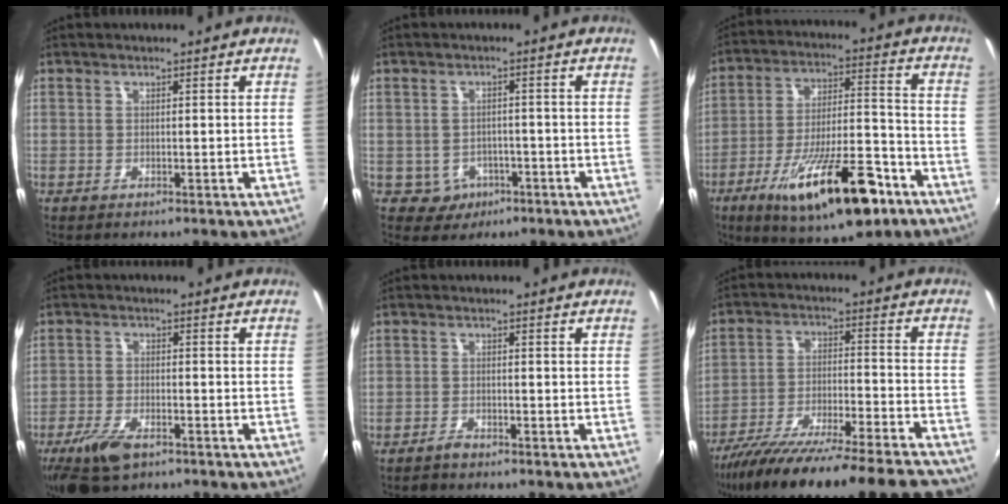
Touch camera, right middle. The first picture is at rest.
{"total": 5.9, "force": [-2.7, 5.0, 1.4], "torque": [-0.043, 0.007, -0.023]}
{"total": 20.9, "force": [-11.9, 6.2, 16.0], "torque": [-0.275, -0.027, -0.183]}
{"total": 8.2, "force": [-5.4, 3.4, 5.1], "torque": [-0.129, -0.020, -0.100]}
{"total": 1.6, "force": [-1.5, 0.3, 0.4], "torque": [-0.015, 0.000, -0.029]}
{"total": 25.7, "force": [-22.4, 2.8, 12.4], "torque": [-0.209, -0.058, -0.335]}